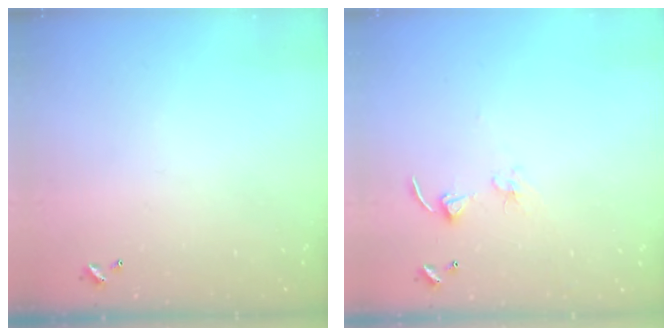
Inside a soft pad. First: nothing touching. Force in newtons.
{"total": 2.7, "press": 2.7, "slide": 0.2}